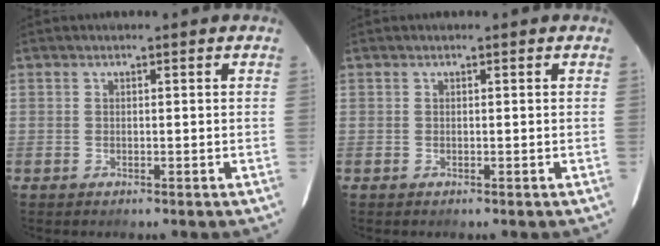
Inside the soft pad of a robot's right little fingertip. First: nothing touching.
{"total": 0.0}